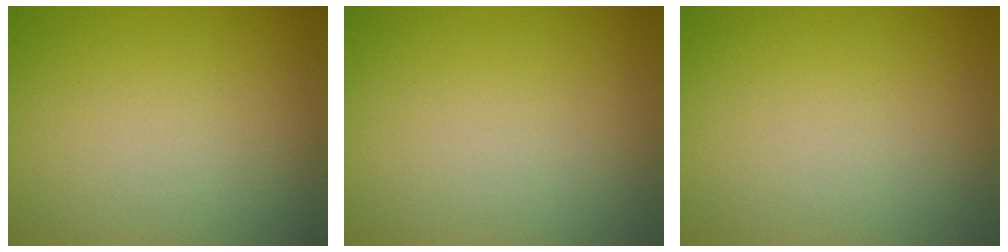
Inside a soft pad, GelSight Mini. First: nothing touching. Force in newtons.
{"total": 0.0}
{"total": 0.0}